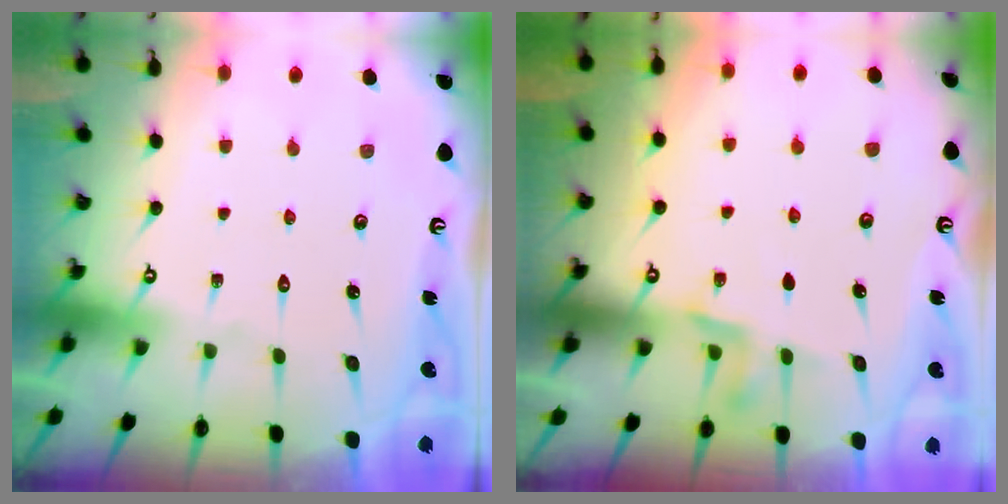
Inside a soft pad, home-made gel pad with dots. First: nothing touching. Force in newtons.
{"total": 5.3, "press": 5.2, "slide": 1.2}